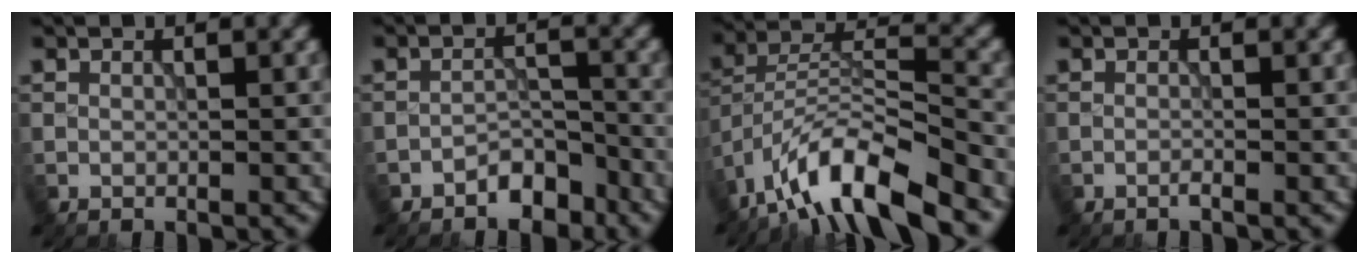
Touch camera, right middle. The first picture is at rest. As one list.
[{"total": 2.8, "force": [-2.3, 1.2, 1.1], "torque": [-0.013, 0.012, -0.040]}, {"total": 11.0, "force": [-8.0, 2.8, 7.0], "torque": [-0.115, 0.011, -0.154]}, {"total": 0.6, "force": [-0.4, 0.0, 0.4], "torque": [-0.008, 0.001, -0.010]}]